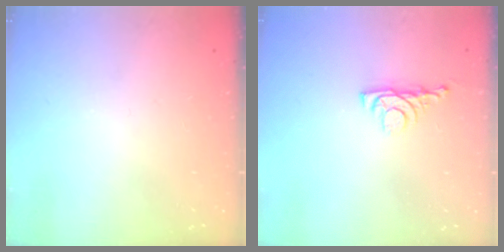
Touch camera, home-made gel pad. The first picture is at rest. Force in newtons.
{"total": 4.3, "press": 4.2, "slide": 0.7}